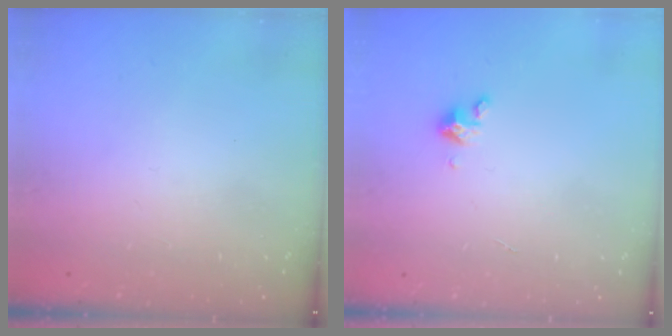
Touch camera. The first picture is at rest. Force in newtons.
{"total": 1.7, "press": 1.7, "slide": 0.3}